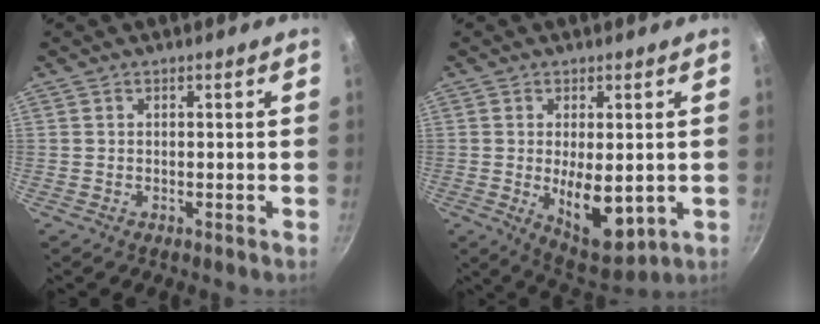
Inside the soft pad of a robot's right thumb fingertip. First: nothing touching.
{"total": 10.5, "force": [-0.9, 4.9, 9.3], "torque": [-0.123, -0.018, 0.006]}